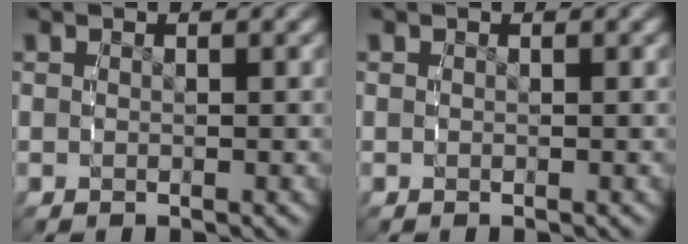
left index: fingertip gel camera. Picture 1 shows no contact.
{"total": 0.0}